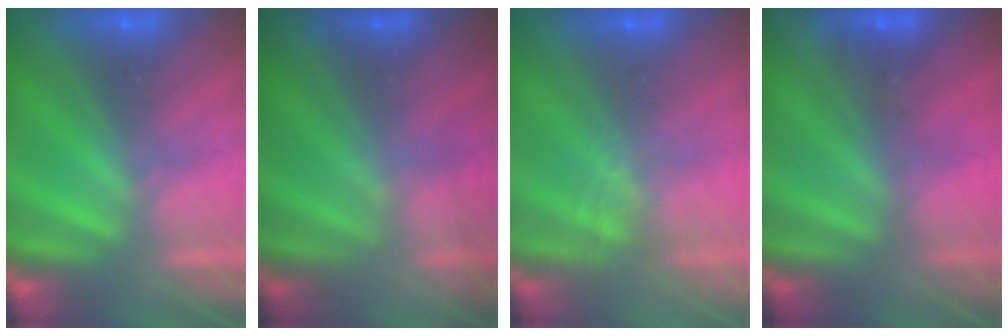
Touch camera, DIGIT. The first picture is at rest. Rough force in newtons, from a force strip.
{"total": 1.5}
{"total": 1.6}
{"total": 1.3}